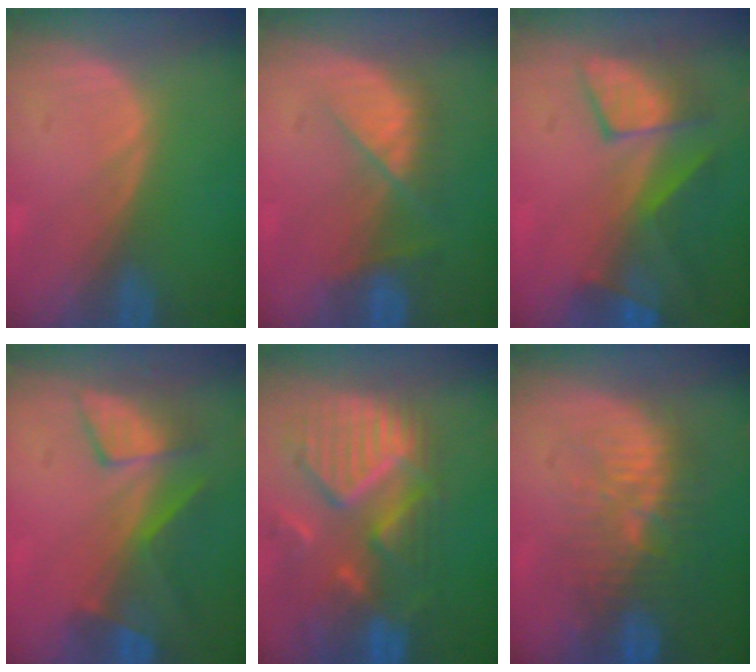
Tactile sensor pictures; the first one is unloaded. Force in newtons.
{"total": 5.4, "press": 5.4, "slide": 0.5}
{"total": 8.0, "press": 7.9, "slide": 1.7}
{"total": 7.5, "press": 6.9, "slide": 3.0}
{"total": 11.9, "press": 10.6, "slide": 5.4}
{"total": 9.6, "press": 9.0, "slide": 3.5}